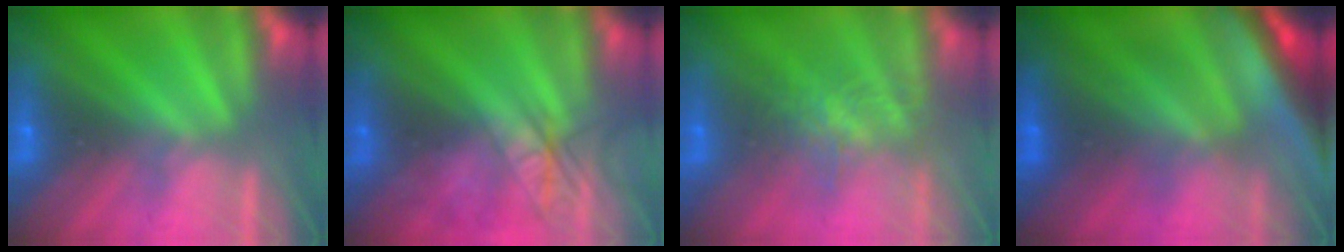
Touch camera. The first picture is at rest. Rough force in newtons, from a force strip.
{"total": 2.5}
{"total": 3.9}
{"total": 7.5}